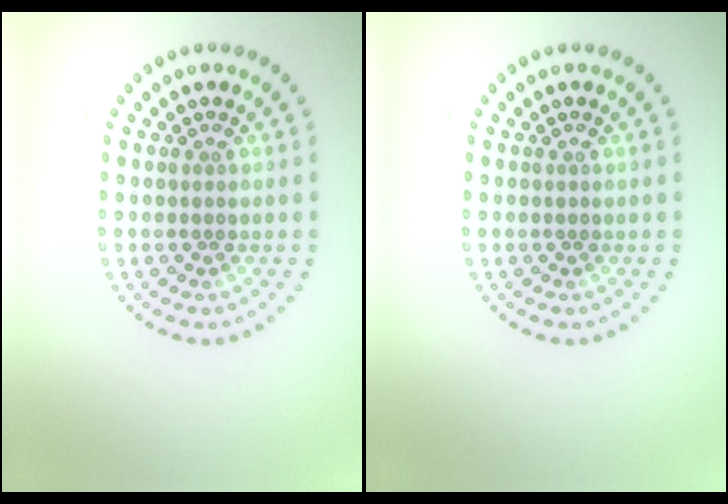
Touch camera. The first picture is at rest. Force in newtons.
{"total": 0.0}